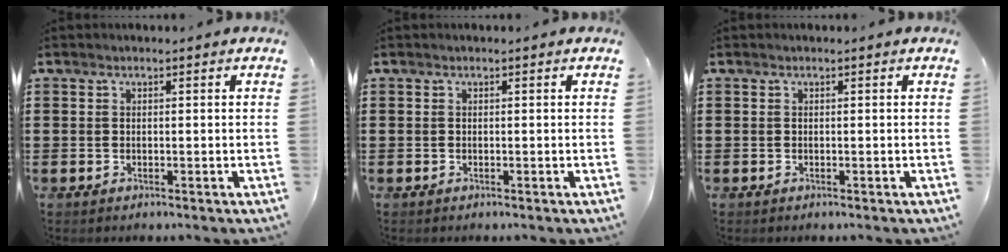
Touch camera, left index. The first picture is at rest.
{"total": 0.0}
{"total": 0.0}